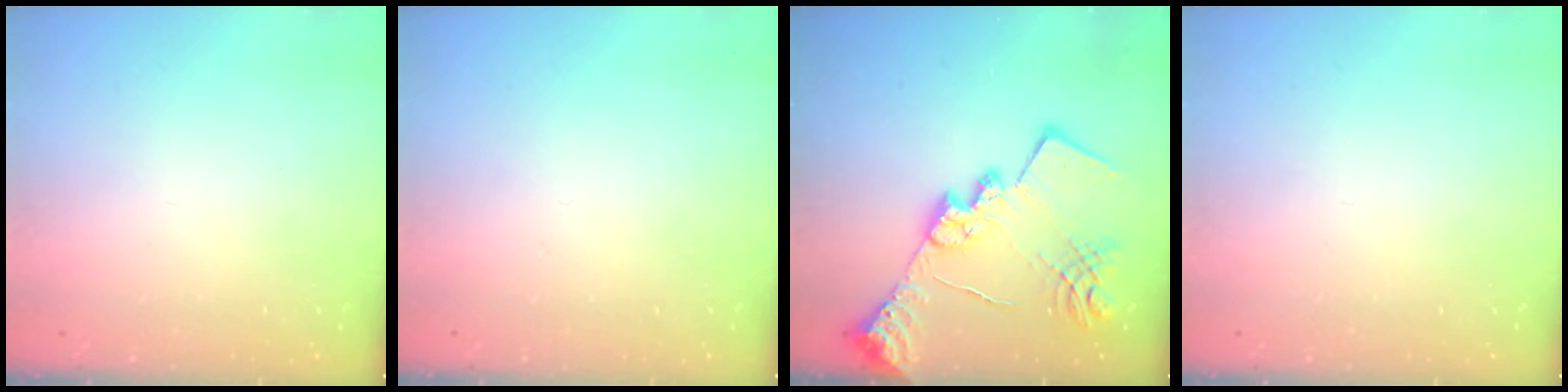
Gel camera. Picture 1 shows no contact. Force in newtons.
{"total": 0.0}
{"total": 19.4, "press": 19.4, "slide": 1.9}
{"total": 0.0}